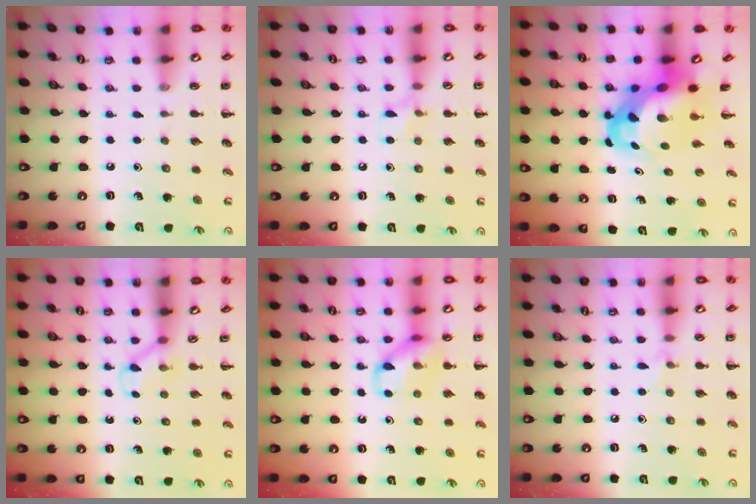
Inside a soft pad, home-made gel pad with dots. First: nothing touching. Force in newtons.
{"total": 5.9, "press": 5.7, "slide": 1.6}
{"total": 6.9, "press": 6.5, "slide": 2.2}
{"total": 3.0, "press": 2.8, "slide": 1.1}
{"total": 11.0, "press": 11.0, "slide": 1.4}
{"total": 3.5, "press": 3.3, "slide": 1.3}